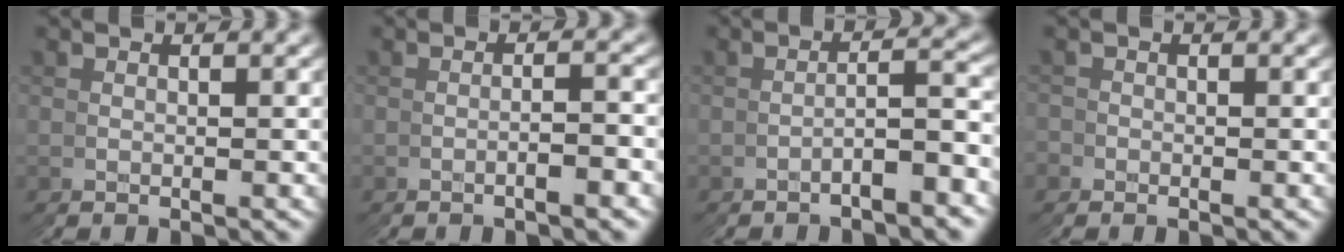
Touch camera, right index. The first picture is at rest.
{"total": 1.8, "force": [-1.0, -0.8, 1.2], "torque": [-0.022, 0.006, -0.022]}
{"total": 3.0, "force": [-2.3, -0.8, 1.8], "torque": [-0.016, 0.013, -0.043]}
{"total": 1.8, "force": [-0.9, 0.0, -1.6], "torque": [0.032, 0.003, -0.021]}